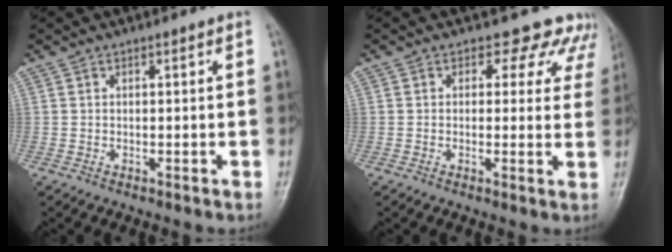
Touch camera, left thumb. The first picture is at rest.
{"total": 8.3, "force": [6.5, 5.0, 1.4], "torque": [0.040, -0.022, 0.046]}